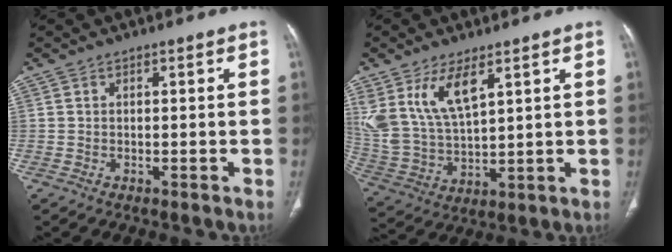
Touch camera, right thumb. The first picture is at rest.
{"total": 13.1, "force": [6.8, 5.9, 9.6], "torque": [-0.192, -0.027, 0.152]}